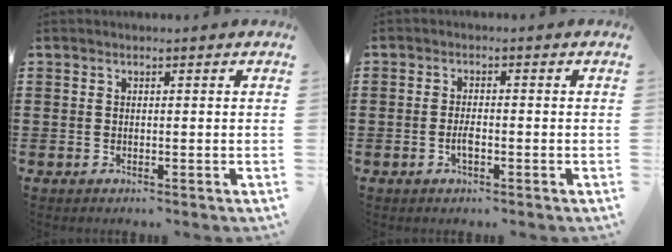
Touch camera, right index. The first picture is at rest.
{"total": 2.3, "force": [-0.8, 0.7, 2.0], "torque": [-0.046, -0.002, -0.017]}